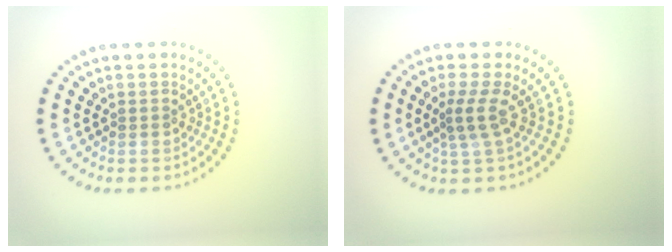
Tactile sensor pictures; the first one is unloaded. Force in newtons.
{"total": 2.2, "press": 1.5, "slide": 1.6}